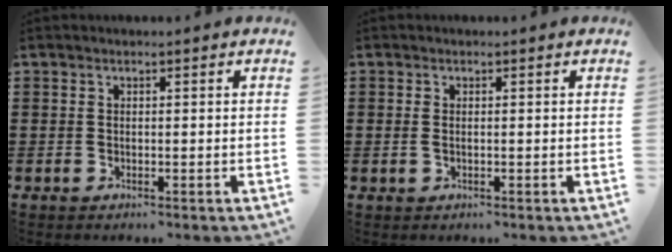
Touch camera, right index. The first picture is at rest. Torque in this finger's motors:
{"motor_torque": [-0.03, 0.50, -0.03, -0.01]}